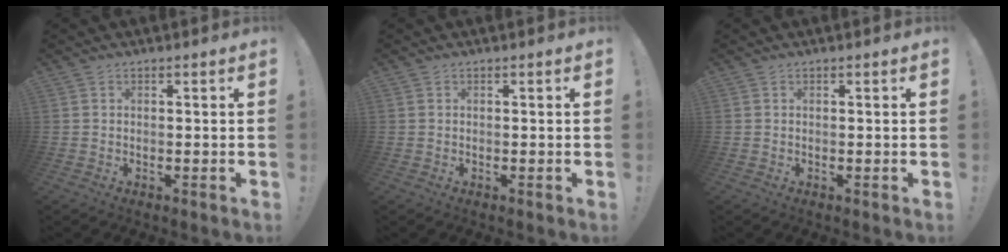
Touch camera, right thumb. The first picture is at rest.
{"total": 0.0}
{"total": 0.0}